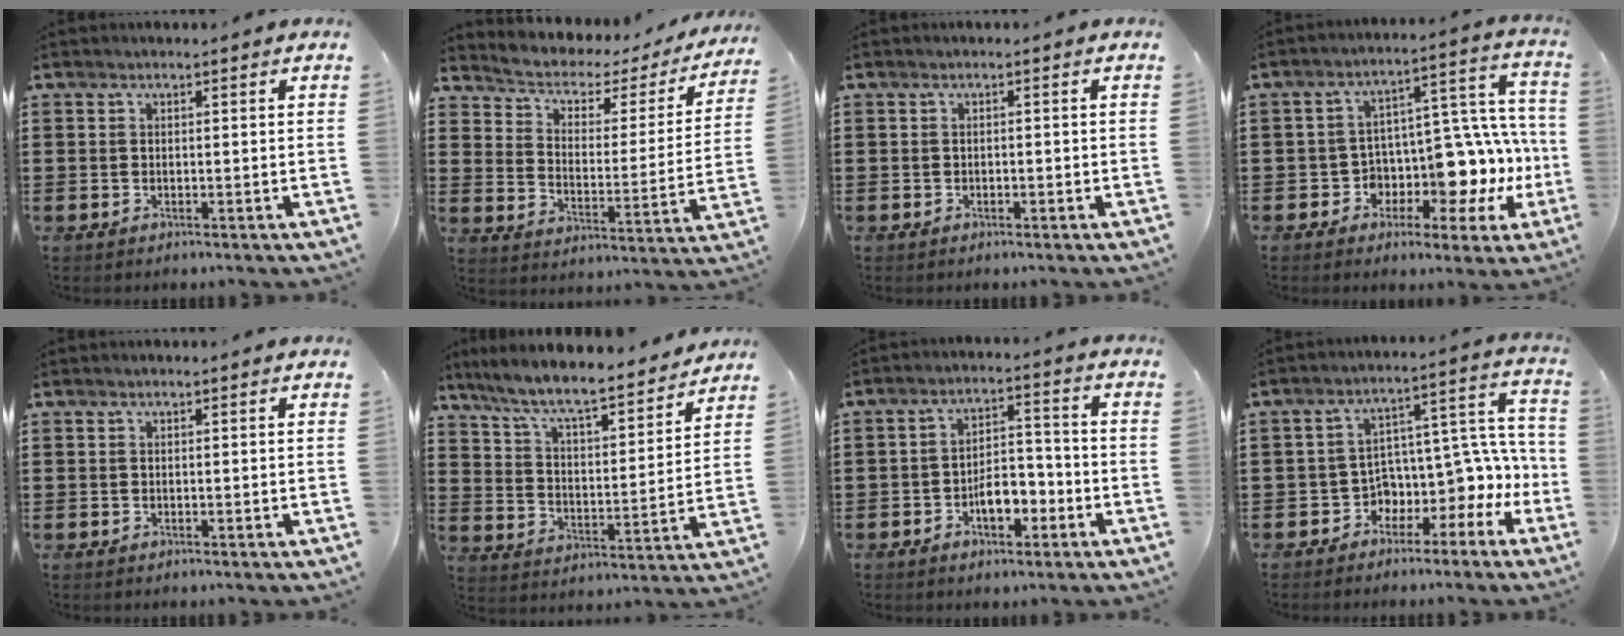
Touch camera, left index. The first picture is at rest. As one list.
[{"total": 3.1, "force": [2.1, 2.1, 1.0], "torque": [-0.040, -0.018, 0.025]}, {"total": 0.6, "force": [-0.5, 0.3, 0.2], "torque": [-0.008, -0.002, -0.010]}, {"total": 8.8, "force": [-1.3, 6.8, 5.5], "torque": [-0.089, -0.026, -0.016]}, {"total": 0.0}, {"total": 7.7, "force": [6.9, 0.4, 3.3], "torque": [-0.093, -0.048, 0.114]}, {"total": 5.6, "force": [-2.6, 2.9, 4.1], "torque": [-0.062, 0.008, -0.051]}, {"total": 5.1, "force": [-0.5, 4.0, 3.2], "torque": [-0.085, -0.032, -0.011]}]